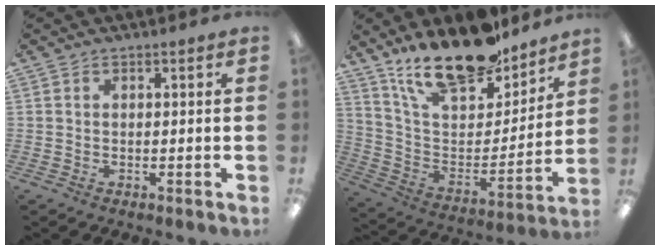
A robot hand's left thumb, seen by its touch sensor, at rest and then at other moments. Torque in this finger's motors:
{"motor_torque": [2.67, 1.29, 1.59, -1.18, 0.49]}